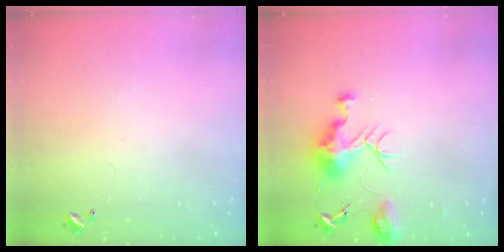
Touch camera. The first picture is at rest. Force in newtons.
{"total": 9.1, "press": 9.1, "slide": 0.7}